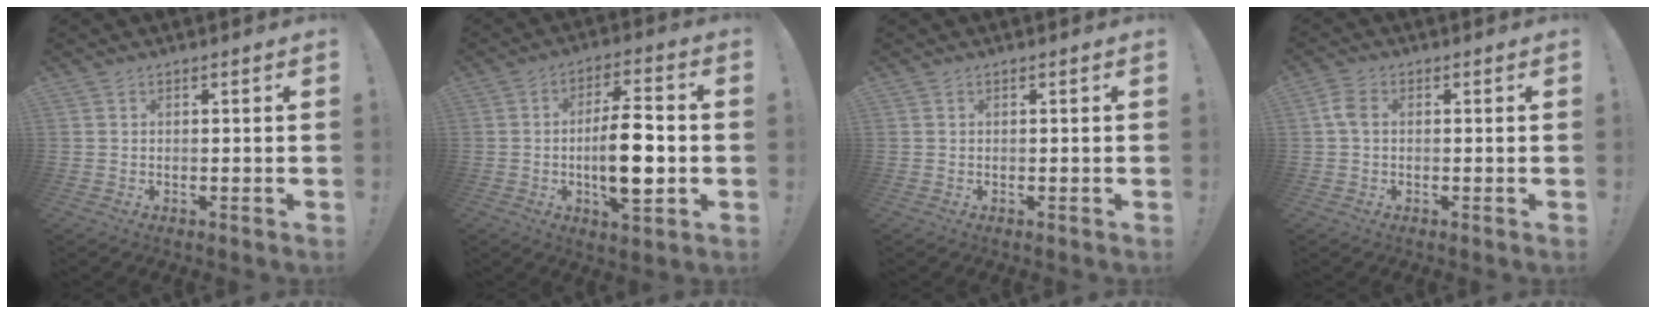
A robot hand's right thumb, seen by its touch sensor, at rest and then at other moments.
{"total": 13.3, "force": [-2.0, 4.3, 12.4], "torque": [-0.229, 0.003, -0.043]}
{"total": 0.0}
{"total": 3.9, "force": [0.3, 2.6, 2.9], "torque": [-0.054, 0.007, 0.004]}